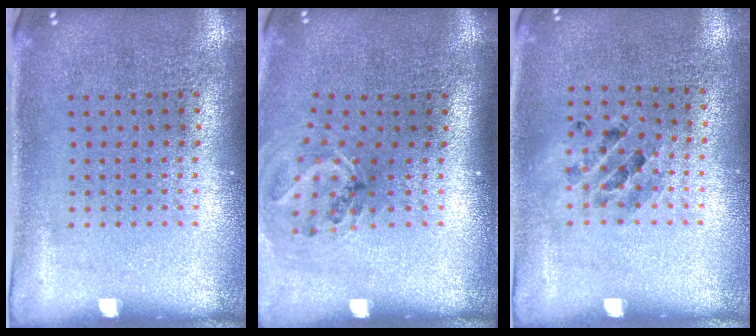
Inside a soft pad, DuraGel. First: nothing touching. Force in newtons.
{"total": 1.2, "press": 1.0, "slide": 0.6}
{"total": 0.9, "press": 0.9, "slide": 0.1}